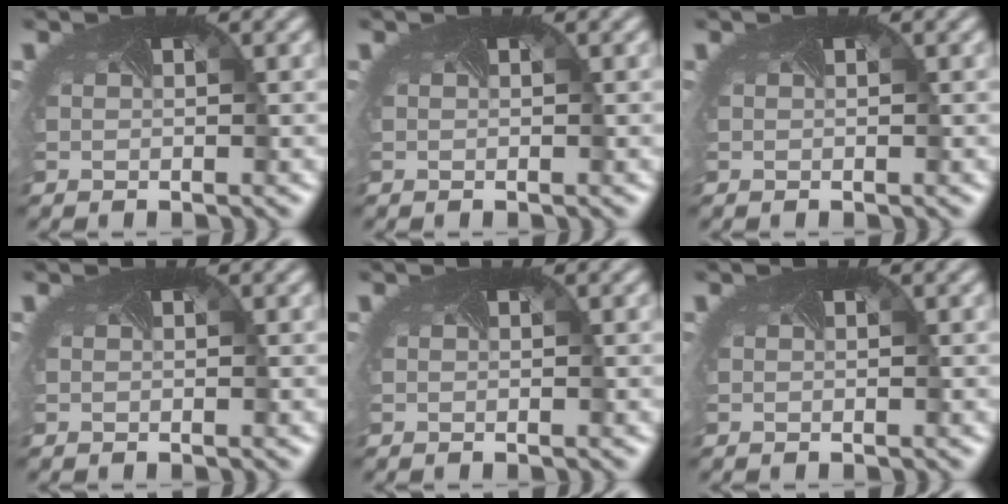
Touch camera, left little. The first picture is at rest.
{"total": 0.0}
{"total": 0.0}
{"total": 0.0}
{"total": 0.0}
{"total": 0.0}